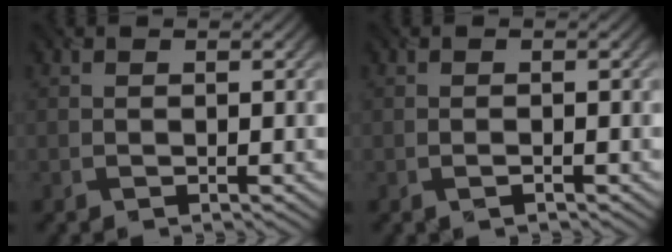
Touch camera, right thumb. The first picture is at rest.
{"total": 0.6, "force": [-0.3, 0.2, 0.5], "torque": [-0.010, -0.002, -0.005]}